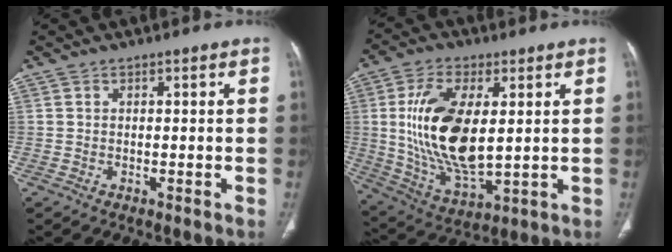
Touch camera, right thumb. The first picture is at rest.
{"total": 18.4, "force": [2.5, 9.0, 15.8], "torque": [-0.301, -0.020, 0.057]}